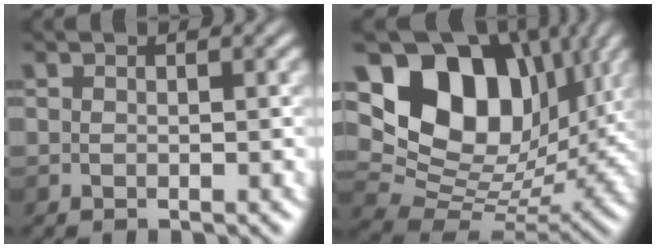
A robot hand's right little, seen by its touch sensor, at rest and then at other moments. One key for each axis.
{"total": 14.6, "fx": 6.2, "fy": 9.8, "fz": 8.9, "tx": -0.171, "ty": 0.040, "tz": 0.118}